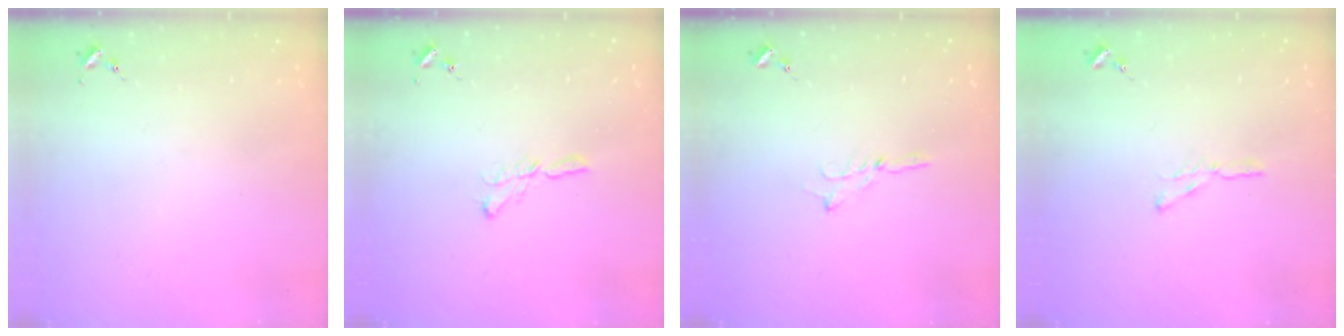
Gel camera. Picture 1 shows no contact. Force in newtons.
{"total": 5.6, "press": 5.6, "slide": 0.2}
{"total": 2.0, "press": 2.0, "slide": 0.2}
{"total": 4.0, "press": 4.0, "slide": 0.4}